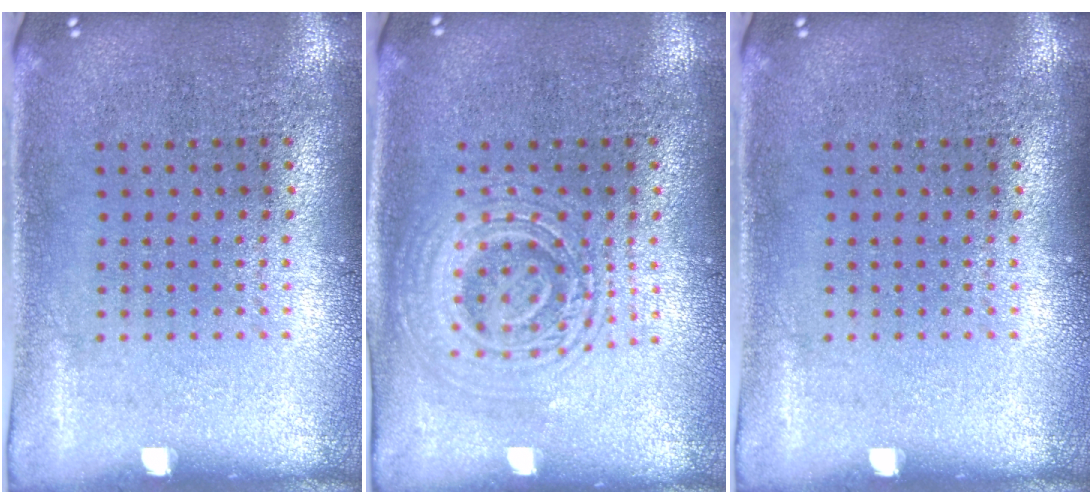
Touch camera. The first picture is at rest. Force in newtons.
{"total": 2.7, "press": 2.7, "slide": 0.5}
{"total": 0.0}